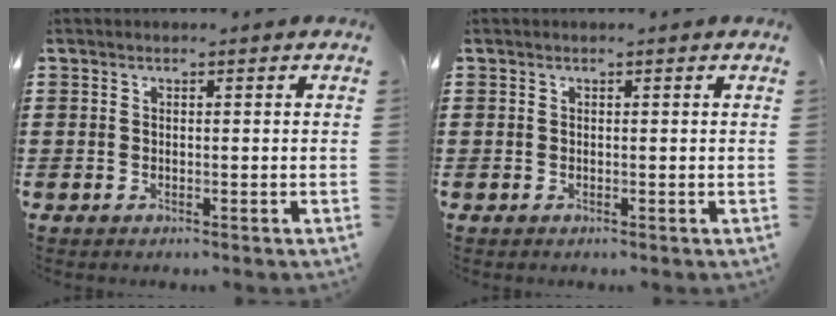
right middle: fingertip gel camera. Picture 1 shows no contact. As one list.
[{"total": 0.0}]